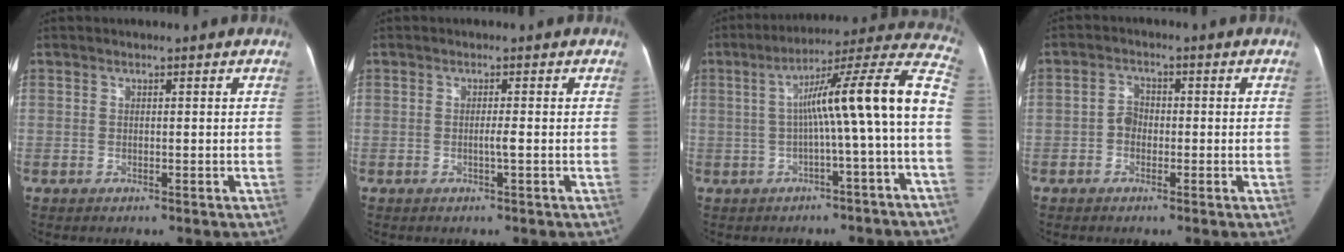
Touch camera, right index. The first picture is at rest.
{"total": 1.2, "force": [-0.4, -0.3, 1.1], "torque": [-0.019, -0.001, -0.008]}
{"total": 14.6, "force": [-1.1, -1.1, 14.6], "torque": [-0.201, 0.043, -0.023]}
{"total": 2.7, "force": [-0.7, 2.1, 1.5], "torque": [-0.026, 0.013, -0.015]}